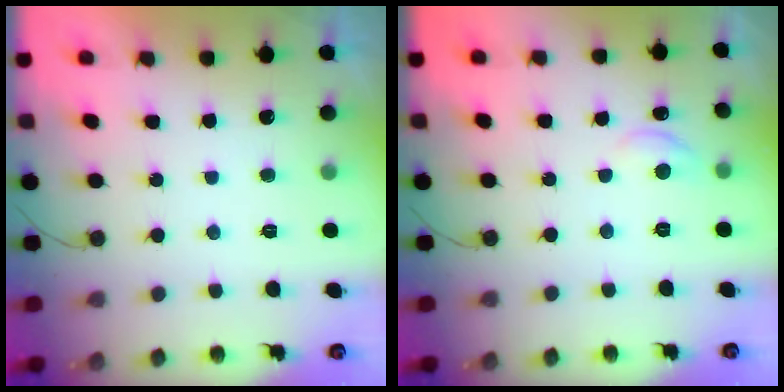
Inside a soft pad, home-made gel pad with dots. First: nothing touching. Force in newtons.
{"total": 5.6, "press": 5.6, "slide": 0.3}